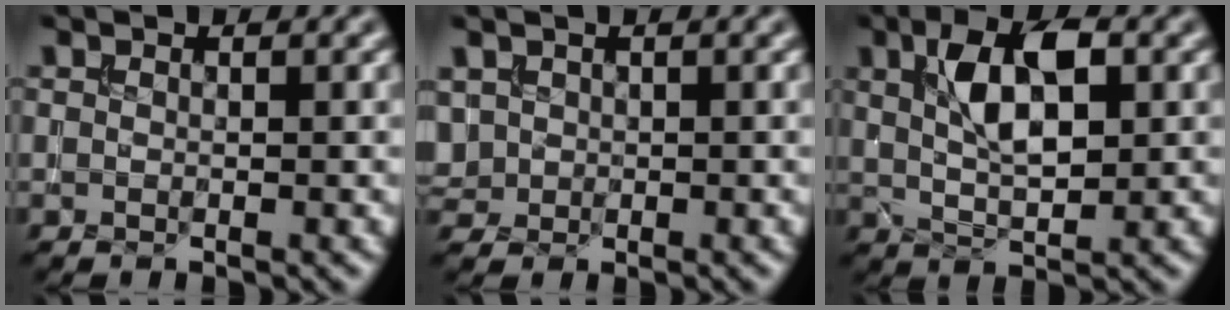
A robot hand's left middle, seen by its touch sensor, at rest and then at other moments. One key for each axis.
{"total": 1.2, "fx": 0.3, "fy": 1.2, "fz": 0.3, "tx": -0.006, "ty": -0.001, "tz": 0.012}
{"total": 6.2, "fx": 1.7, "fy": 2.7, "fz": 5.3, "tx": -0.092, "ty": 0.007, "tz": 0.031}